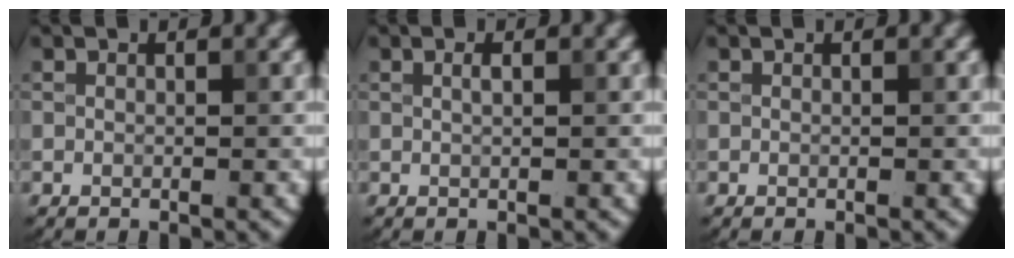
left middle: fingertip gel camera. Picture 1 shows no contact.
{"total": 0.7, "force": [0.2, 0.2, 0.6], "torque": [-0.011, 0.003, 0.003]}
{"total": 0.0}